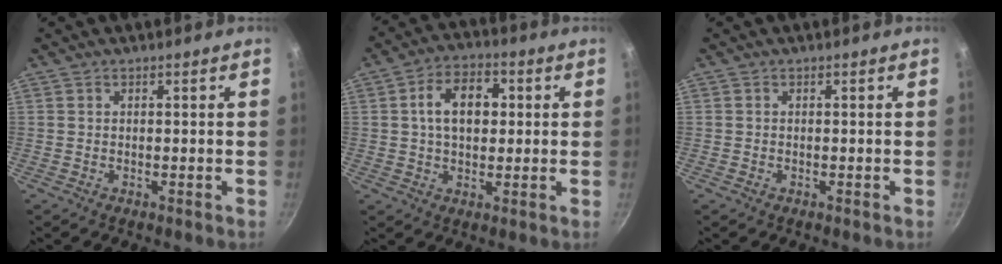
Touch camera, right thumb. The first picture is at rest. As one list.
[{"total": 10.1, "force": [1.6, 6.6, 7.4], "torque": [-0.098, 0.014, 0.018]}, {"total": 0.0}]